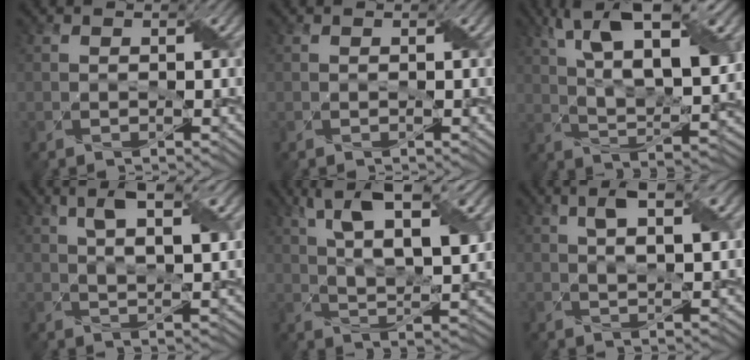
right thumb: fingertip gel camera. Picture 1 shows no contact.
{"total": 0.0}
{"total": 15.0, "force": [6.6, 5.7, 12.2], "torque": [-0.212, 0.017, 0.103]}
{"total": 7.9, "force": [3.1, 2.7, 6.7], "torque": [-0.114, 0.008, 0.043]}
{"total": 13.0, "force": [5.6, 4.8, 10.7], "torque": [-0.189, 0.011, 0.085]}
{"total": 5.8, "force": [2.0, 2.0, 5.0], "torque": [-0.085, 0.011, 0.030]}